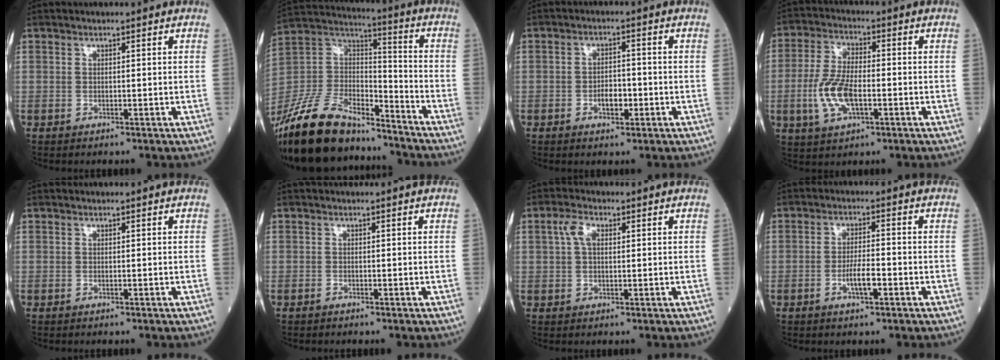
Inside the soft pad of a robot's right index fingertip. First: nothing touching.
{"total": 21.9, "force": [-18.4, 6.9, 9.6], "torque": [-0.223, 0.004, -0.343]}
{"total": 3.5, "force": [-1.2, 1.7, 2.8], "torque": [-0.044, 0.005, -0.018]}
{"total": 8.9, "force": [-2.2, 3.5, 7.9], "torque": [-0.176, -0.001, -0.043]}
{"total": 0.0}
{"total": 0.0}
{"total": 3.2, "force": [1.0, 1.7, 2.6], "torque": [-0.059, 0.014, 0.020]}
{"total": 4.1, "force": [-1.5, 0.8, 3.7], "torque": [-0.065, 0.002, -0.027]}